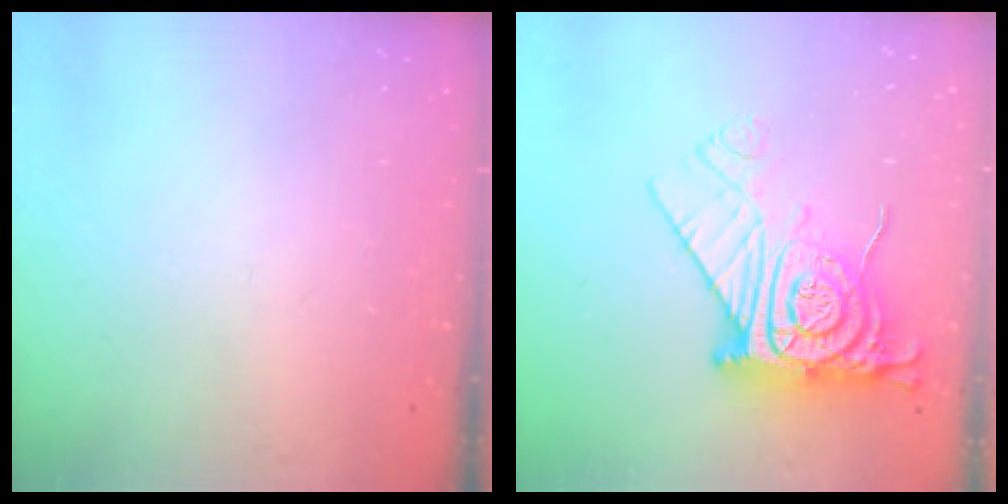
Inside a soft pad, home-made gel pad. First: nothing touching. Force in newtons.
{"total": 16.0, "press": 15.9, "slide": 1.4}